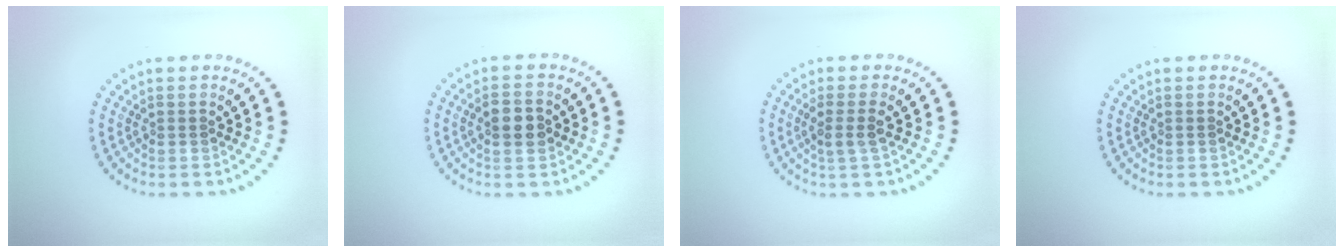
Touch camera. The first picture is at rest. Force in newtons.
{"total": 2.7, "press": 2.7, "slide": 0.2}
{"total": 1.7, "press": 1.3, "slide": 1.0}
{"total": 0.0}